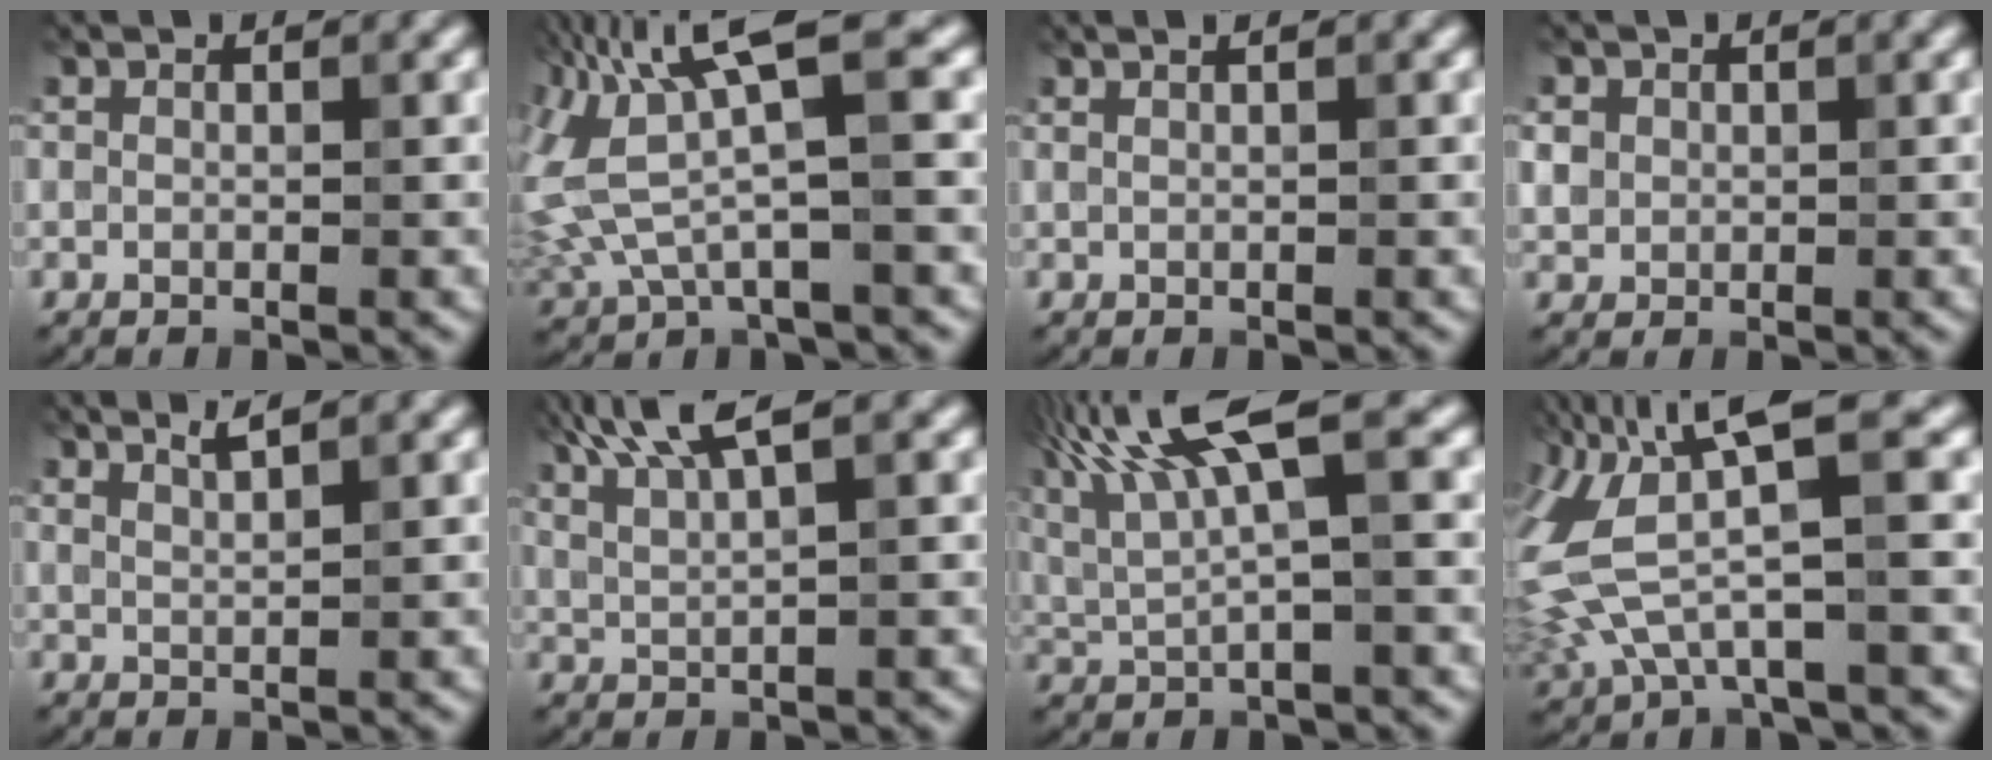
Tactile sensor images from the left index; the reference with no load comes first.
{"total": 7.8, "force": [2.1, 2.0, 7.3], "torque": [-0.164, 0.006, 0.034]}
{"total": 1.6, "force": [1.0, 0.7, 1.1], "torque": [-0.006, -0.006, 0.002]}
{"total": 1.4, "force": [0.3, 1.3, 0.3], "torque": [-0.003, -0.004, 0.007]}
{"total": 1.8, "force": [1.4, 0.4, 1.1], "torque": [-0.011, 0.005, 0.020]}
{"total": 6.2, "force": [4.0, 1.4, 4.6], "torque": [-0.080, 0.021, 0.063]}
{"total": 9.5, "force": [4.4, 2.2, 8.2], "torque": [-0.167, 0.017, 0.084]}
{"total": 9.2, "force": [2.3, 2.4, 8.6], "torque": [-0.199, 0.003, 0.037]}